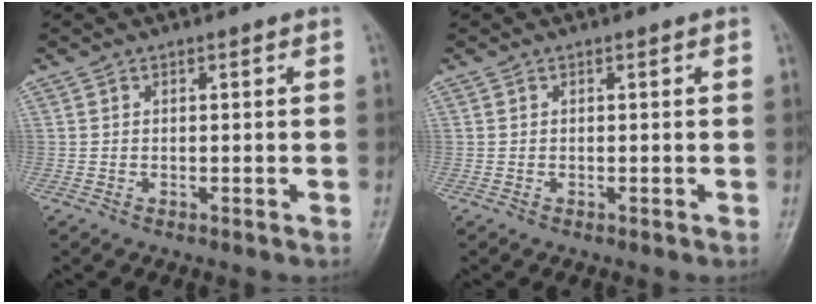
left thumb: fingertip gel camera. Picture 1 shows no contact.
{"total": 0.0}